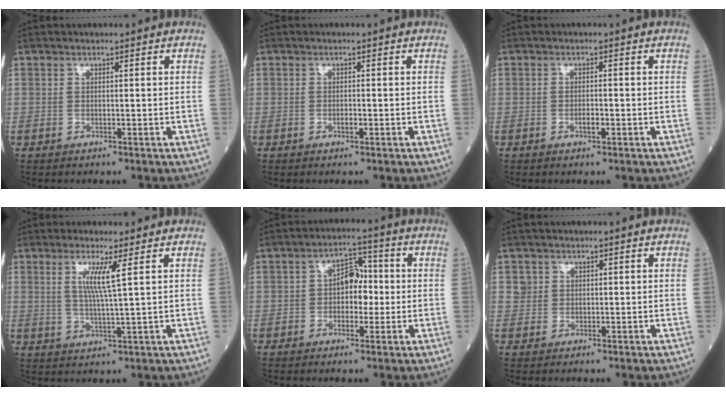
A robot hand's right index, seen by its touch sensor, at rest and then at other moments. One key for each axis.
{"total": 0.9, "fx": -0.4, "fy": 0.3, "fz": 0.8, "tx": -0.013, "ty": 0.000, "tz": -0.006}
{"total": 1.5, "fx": -0.6, "fy": 0.5, "fz": 1.3, "tx": -0.021, "ty": 0.001, "tz": -0.010}
{"total": 4.8, "fx": 1.7, "fy": -0.7, "fz": 4.5, "tx": -0.090, "ty": -0.006, "tz": 0.033}
{"total": 5.4, "fx": -0.2, "fy": 3.3, "fz": 4.3, "tx": -0.065, "ty": 0.020, "tz": -0.008}
{"total": 1.4, "fx": 0.5, "fy": 1.3, "fz": 0.0, "tx": 0.010, "ty": 0.004, "tz": 0.008}